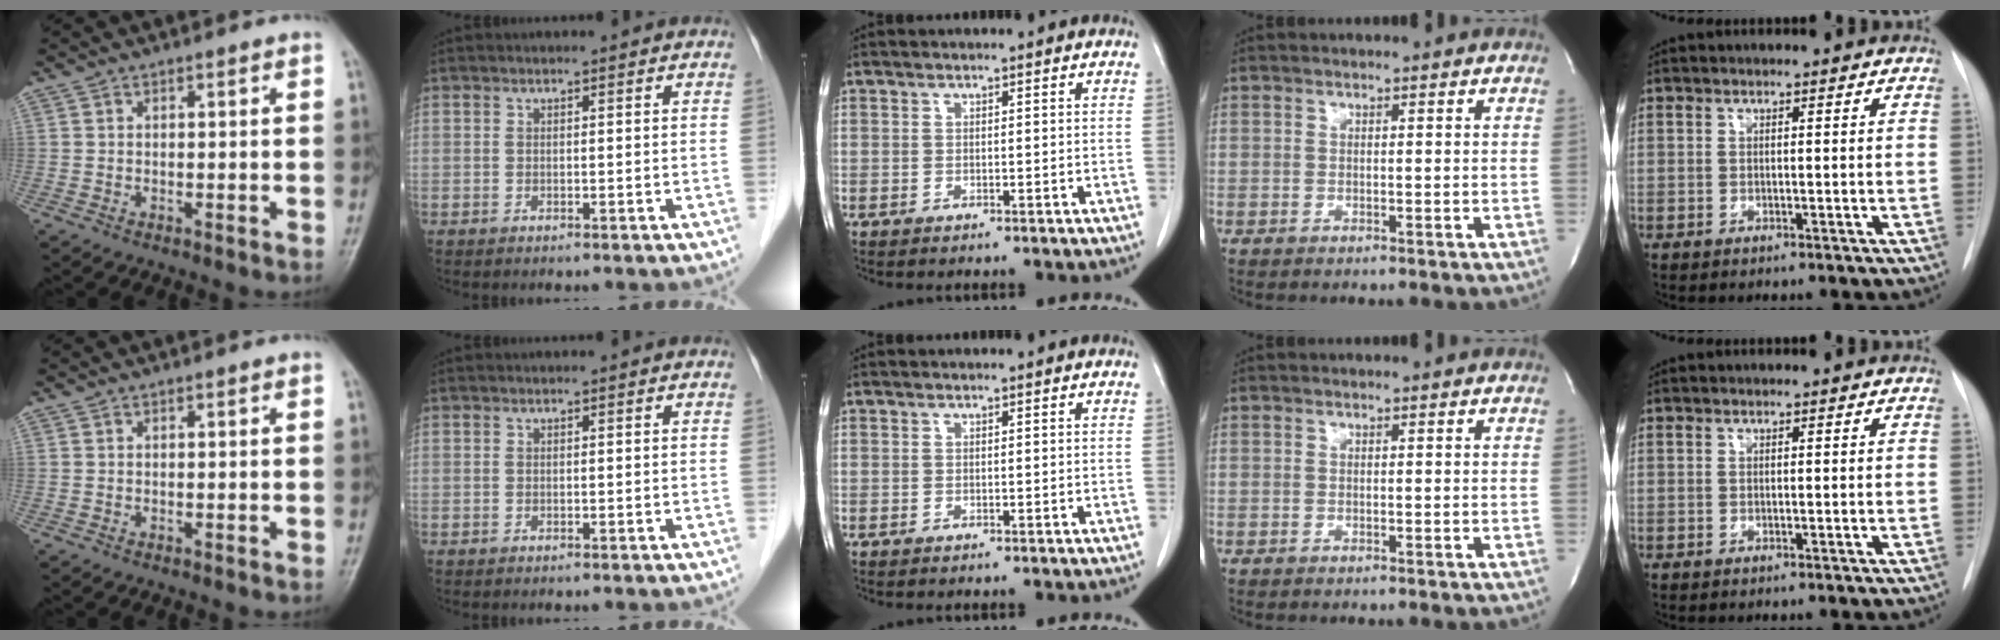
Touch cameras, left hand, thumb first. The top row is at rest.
{}